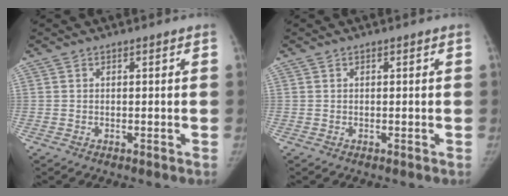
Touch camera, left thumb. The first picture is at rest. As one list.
[{"total": 0.0}]